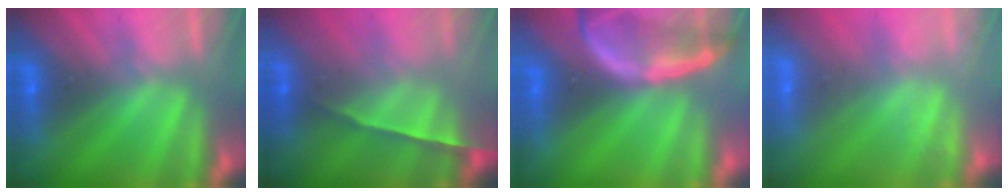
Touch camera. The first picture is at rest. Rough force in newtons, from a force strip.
{"total": 1.5}
{"total": 2.1}
{"total": 1.9}